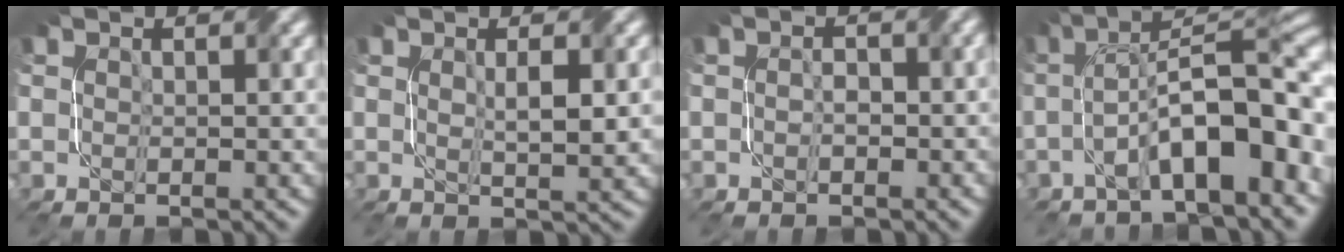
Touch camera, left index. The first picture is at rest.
{"total": 2.9, "force": [0.3, 0.5, 2.8], "torque": [-0.049, -0.002, 0.010]}
{"total": 1.4, "force": [-0.4, 0.8, 1.1], "torque": [-0.018, 0.000, -0.007]}
{"total": 10.9, "force": [-3.1, 3.3, 9.9], "torque": [-0.152, 0.019, -0.046]}